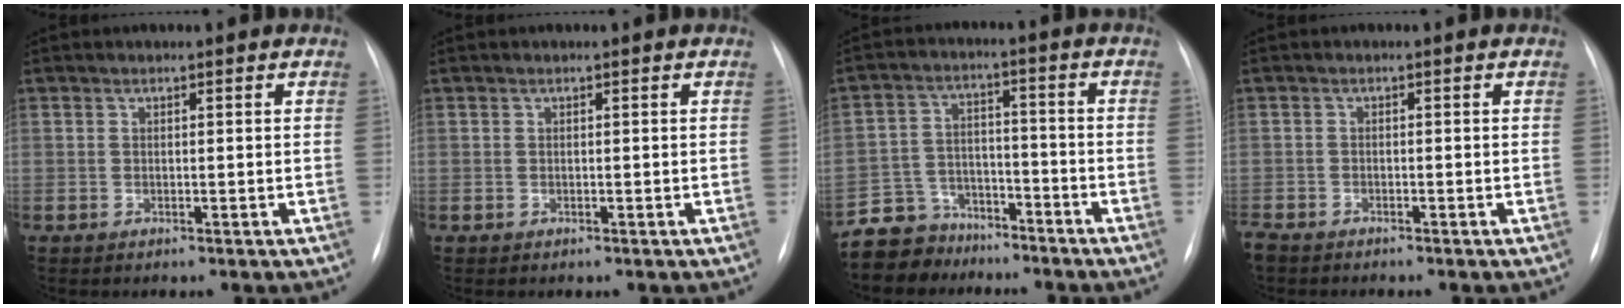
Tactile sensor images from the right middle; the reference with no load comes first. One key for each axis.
{"total": 0.0}
{"total": 8.2, "fx": -6.8, "fy": 4.6, "fz": -0.1, "tx": 0.003, "ty": 0.022, "tz": -0.122}
{"total": 3.4, "fx": -3.0, "fy": 1.1, "fz": 1.1, "tx": -0.018, "ty": -0.008, "tz": -0.050}